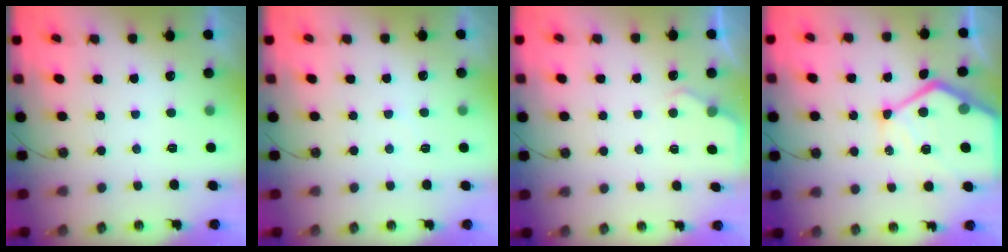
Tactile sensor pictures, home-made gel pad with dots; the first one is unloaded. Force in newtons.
{"total": 2.0, "press": 2.0, "slide": 0.3}
{"total": 3.0, "press": 2.9, "slide": 0.4}
{"total": 17.0, "press": 16.9, "slide": 1.5}